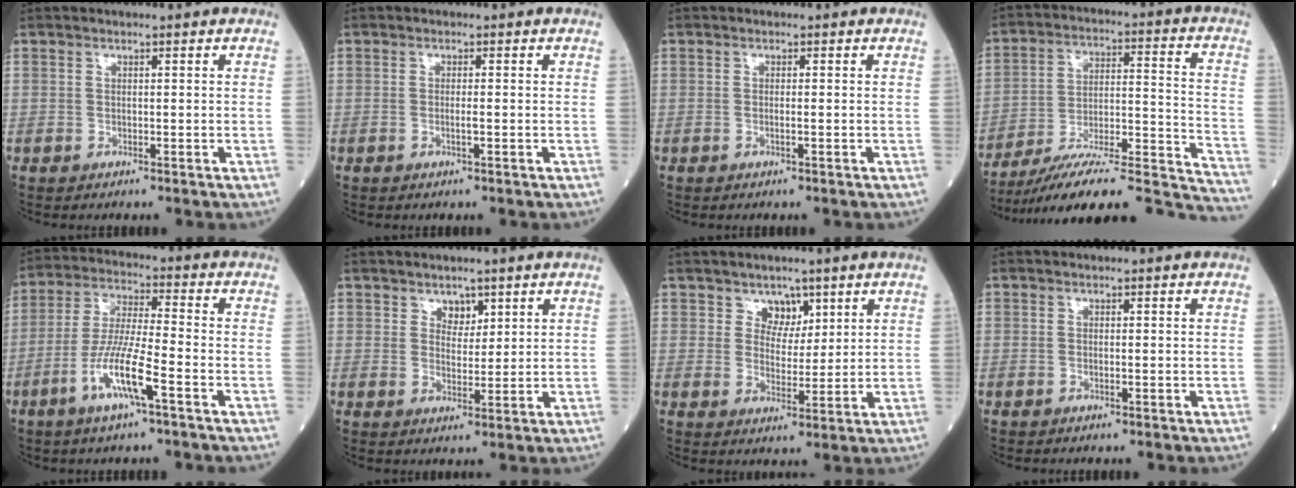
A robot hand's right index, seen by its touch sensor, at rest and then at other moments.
{"total": 1.0, "force": [-0.3, -0.1, 1.0], "torque": [-0.023, -0.001, -0.003]}
{"total": 0.6, "force": [-0.2, -0.1, 0.6], "torque": [-0.014, 0.001, -0.002]}
{"total": 25.0, "force": [-23.0, 1.7, 9.7], "torque": [-0.081, 0.017, -0.337]}
{"total": 9.7, "force": [-4.3, 0.5, 8.7], "torque": [-0.178, -0.006, -0.084]}
{"total": 2.8, "force": [1.9, 1.7, 1.2], "torque": [-0.016, -0.001, 0.035]}
{"total": 3.9, "force": [2.6, 2.7, 1.2], "torque": [-0.010, -0.001, 0.046]}
{"total": 0.0}